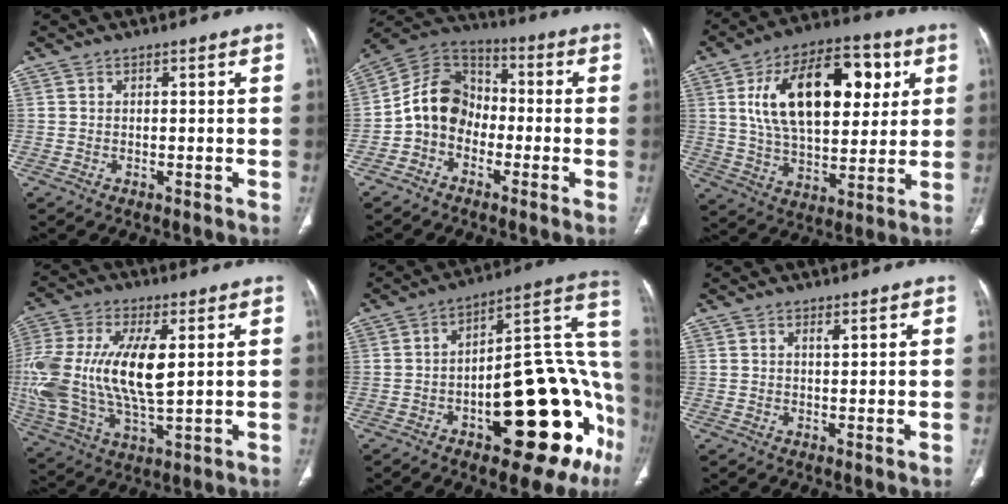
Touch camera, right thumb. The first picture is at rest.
{"total": 10.7, "force": [-2.5, 8.6, 5.9], "torque": [-0.089, 0.052, -0.063]}
{"total": 23.3, "force": [6.5, 12.4, 18.5], "torque": [-0.274, -0.006, 0.104]}
{"total": 22.1, "force": [2.4, 10.0, 19.5], "torque": [-0.438, -0.012, 0.043]}
{"total": 29.0, "force": [-8.9, 11.4, 25.2], "torque": [-0.247, 0.049, -0.111]}
{"total": 1.3, "force": [0.7, 0.0, 1.1], "torque": [-0.023, -0.007, 0.011]}